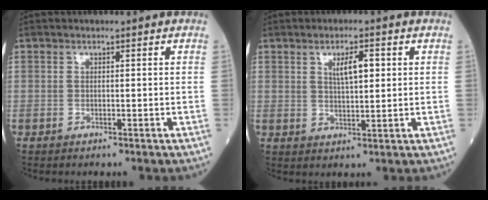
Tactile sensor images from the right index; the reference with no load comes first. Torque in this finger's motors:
{"motor_torque": [0.09, 0.19, 0.01, 0.05]}